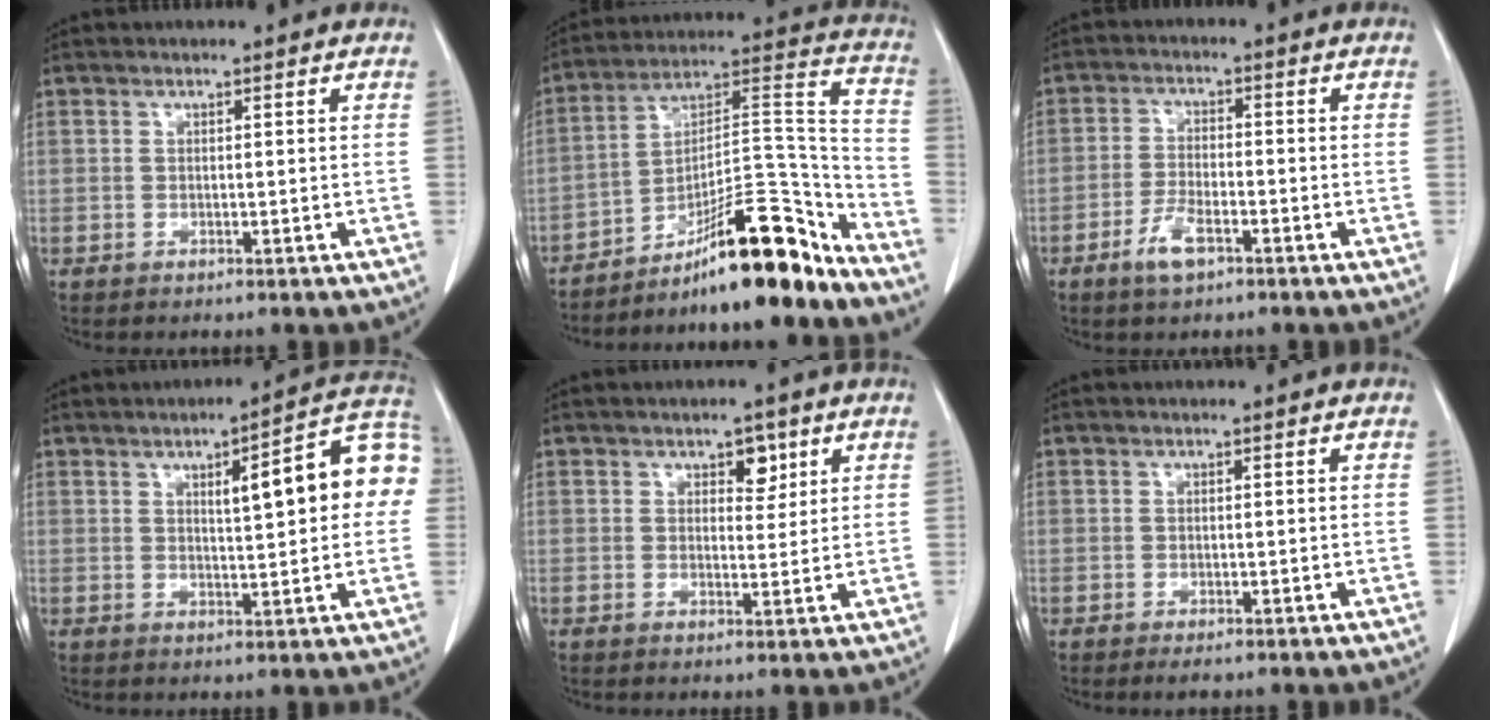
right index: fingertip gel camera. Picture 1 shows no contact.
{"total": 20.1, "force": [-15.8, 2.5, 12.0], "torque": [-0.170, 0.041, -0.261]}
{"total": 4.7, "force": [-2.8, 1.6, 3.4], "torque": [-0.072, -0.002, -0.050]}
{"total": 12.4, "force": [2.5, 2.4, 12.0], "torque": [-0.154, 0.034, 0.029]}
{"total": 3.1, "force": [1.7, 1.7, 2.0], "torque": [-0.024, 0.001, 0.025]}
{"total": 1.3, "force": [-0.7, 0.4, 1.0], "torque": [-0.013, -0.002, -0.007]}